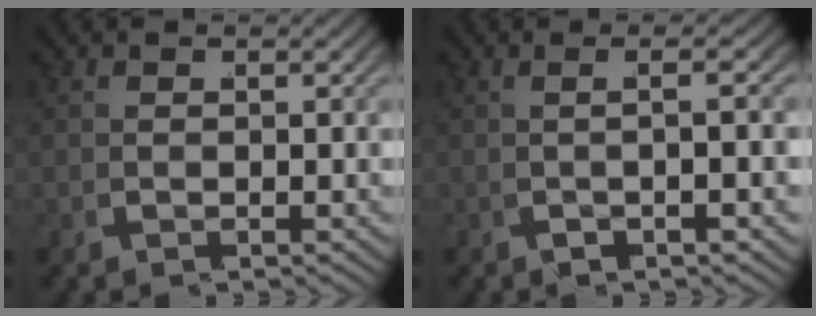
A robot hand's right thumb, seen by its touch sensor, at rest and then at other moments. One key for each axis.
{"total": 2.9, "fx": -0.3, "fy": 0.4, "fz": 2.9, "tx": -0.058, "ty": 0.015, "tz": -0.002}